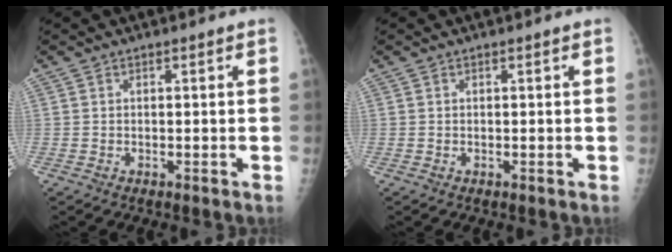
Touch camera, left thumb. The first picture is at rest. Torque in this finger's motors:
{"motor_torque": [-0.01, -0.08, -0.09, -0.01, 0.02]}